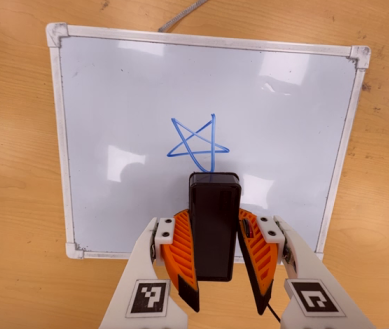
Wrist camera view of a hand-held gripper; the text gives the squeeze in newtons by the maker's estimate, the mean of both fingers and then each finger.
{"total": 9.4, "left": 7.7, "right": 11.0}